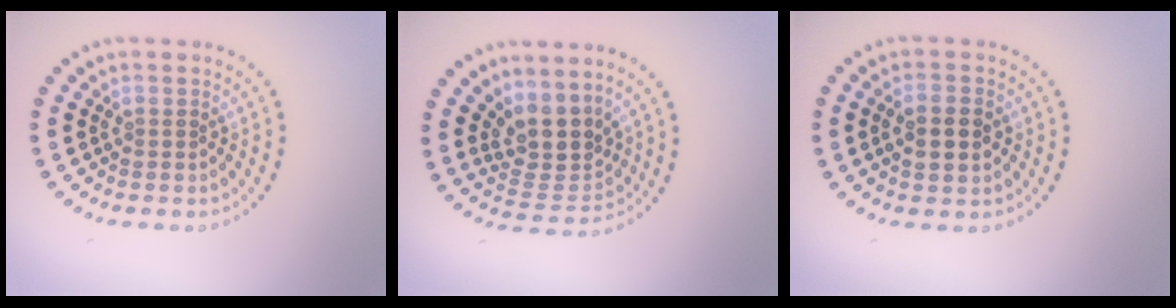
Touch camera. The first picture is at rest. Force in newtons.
{"total": 3.9, "press": 3.1, "slide": 2.4}
{"total": 2.8, "press": 2.8, "slide": 0.2}